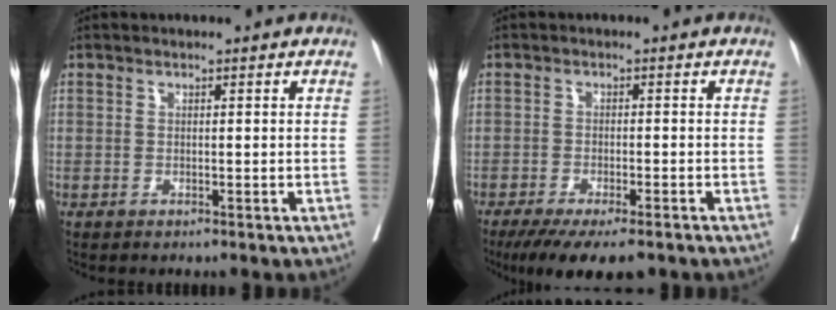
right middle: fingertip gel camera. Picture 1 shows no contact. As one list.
[{"total": 11.3, "force": [-8.7, 2.3, 6.8], "torque": [-0.096, -0.018, -0.129]}]